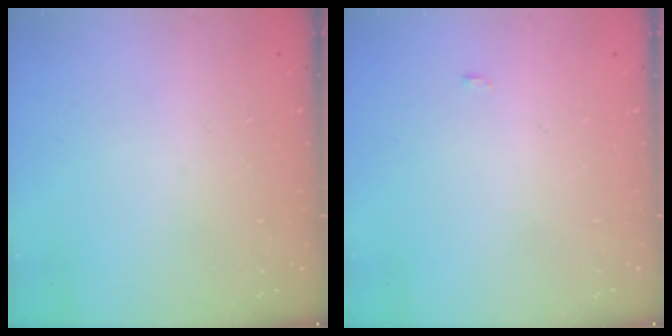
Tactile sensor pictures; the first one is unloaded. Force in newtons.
{"total": 6.7, "press": 2.2, "slide": 6.3}